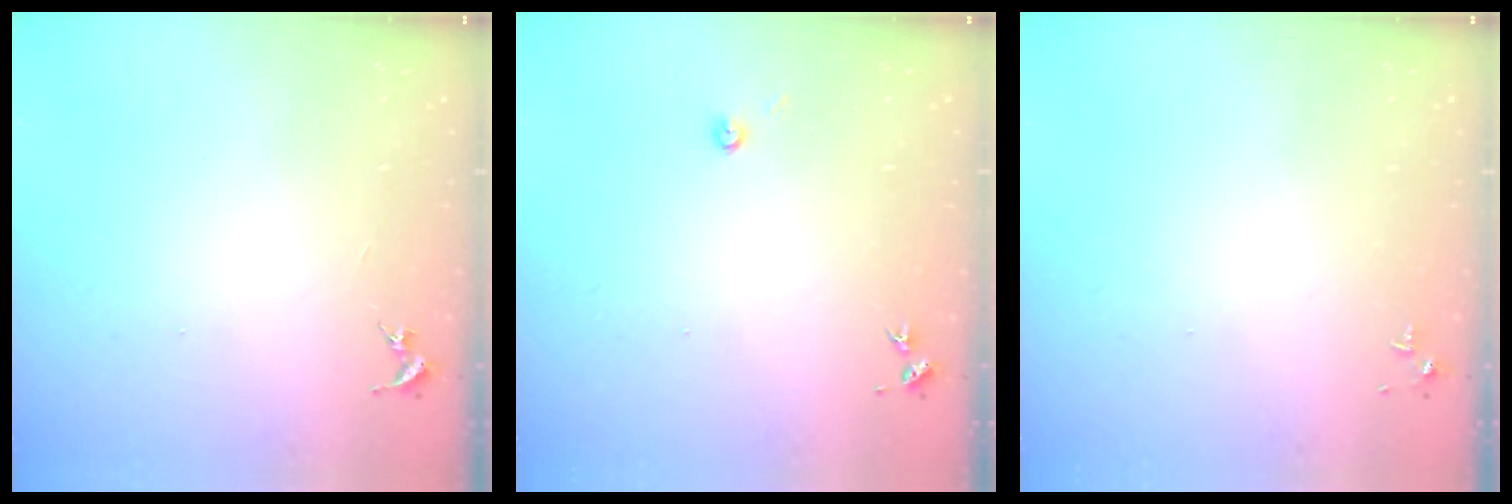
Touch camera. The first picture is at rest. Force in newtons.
{"total": 3.1, "press": 3.1, "slide": 0.3}
{"total": 3.1, "press": 3.1, "slide": 0.4}